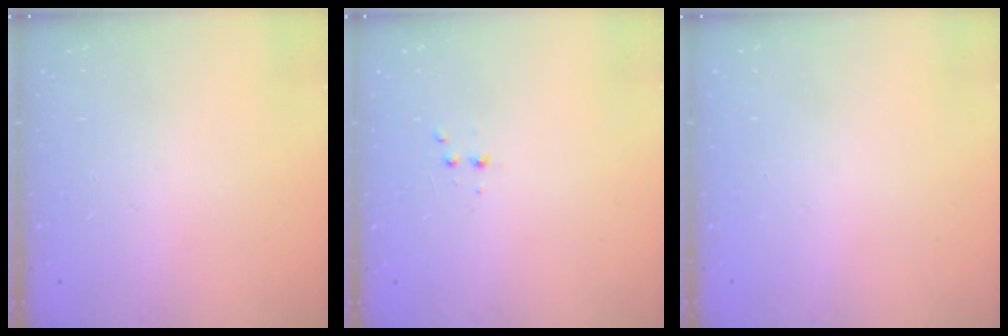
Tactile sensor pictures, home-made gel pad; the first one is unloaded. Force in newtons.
{"total": 2.9, "press": 2.7, "slide": 1.0}
{"total": 0.0}